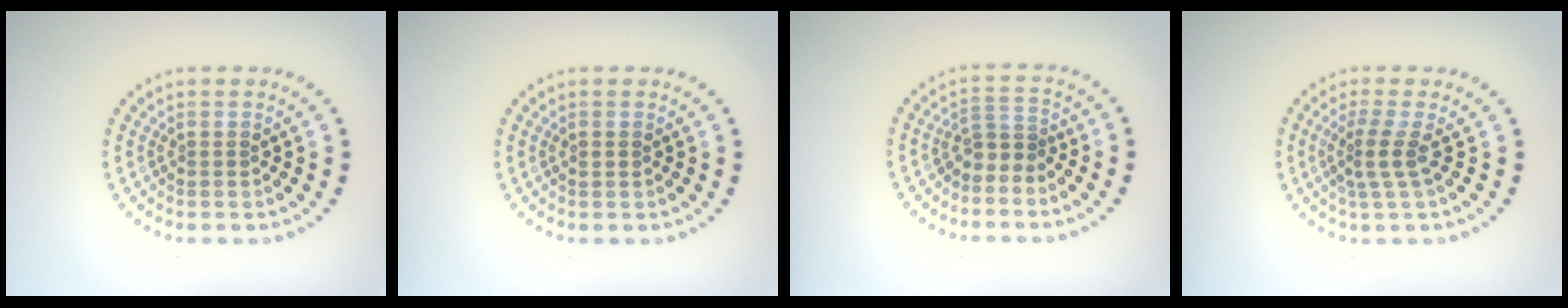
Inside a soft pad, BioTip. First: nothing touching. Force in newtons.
{"total": 0.7, "press": 0.7, "slide": 0.1}
{"total": 2.0, "press": 1.3, "slide": 1.6}
{"total": 2.3, "press": 1.6, "slide": 1.7}